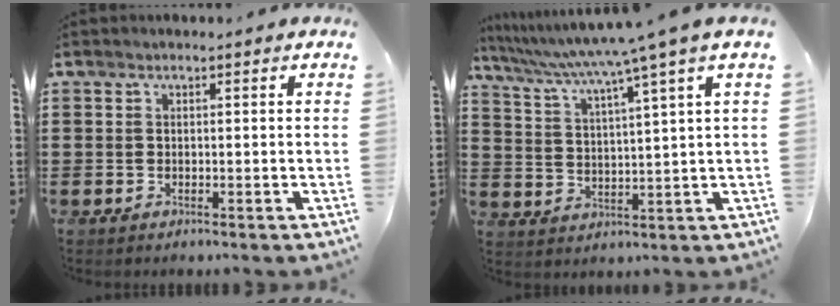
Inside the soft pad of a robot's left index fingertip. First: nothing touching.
{"total": 6.0, "force": [4.4, -1.4, 3.8], "torque": [-0.092, -0.038, 0.067]}